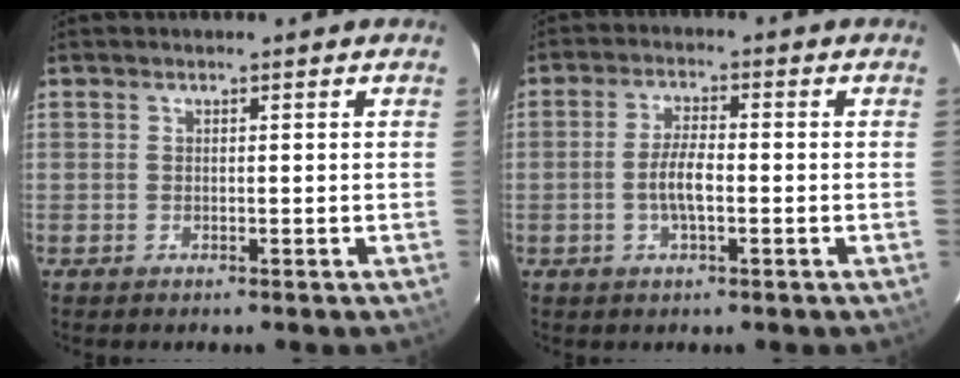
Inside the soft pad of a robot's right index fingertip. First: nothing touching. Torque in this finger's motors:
{"motor_torque": [0.71, -0.11, 0.40, 0.10]}